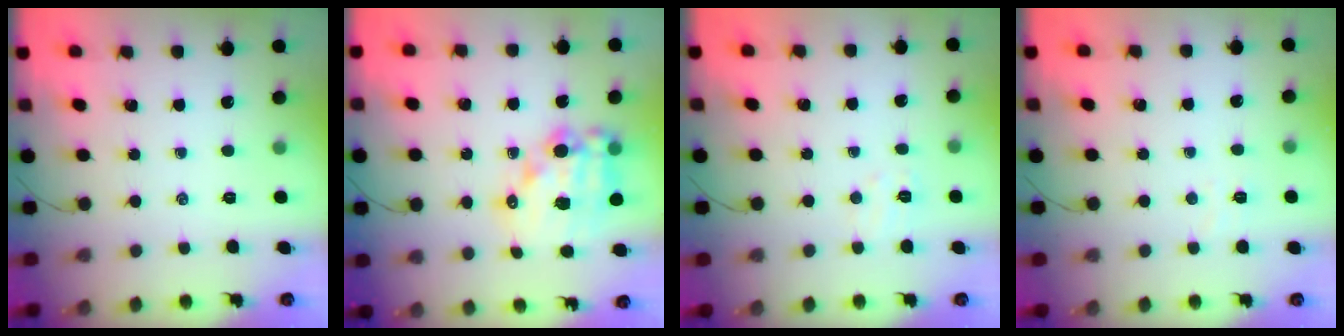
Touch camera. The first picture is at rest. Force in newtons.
{"total": 14.8, "press": 14.5, "slide": 3.0}
{"total": 4.5, "press": 4.4, "slide": 1.0}
{"total": 3.0, "press": 2.9, "slide": 0.7}